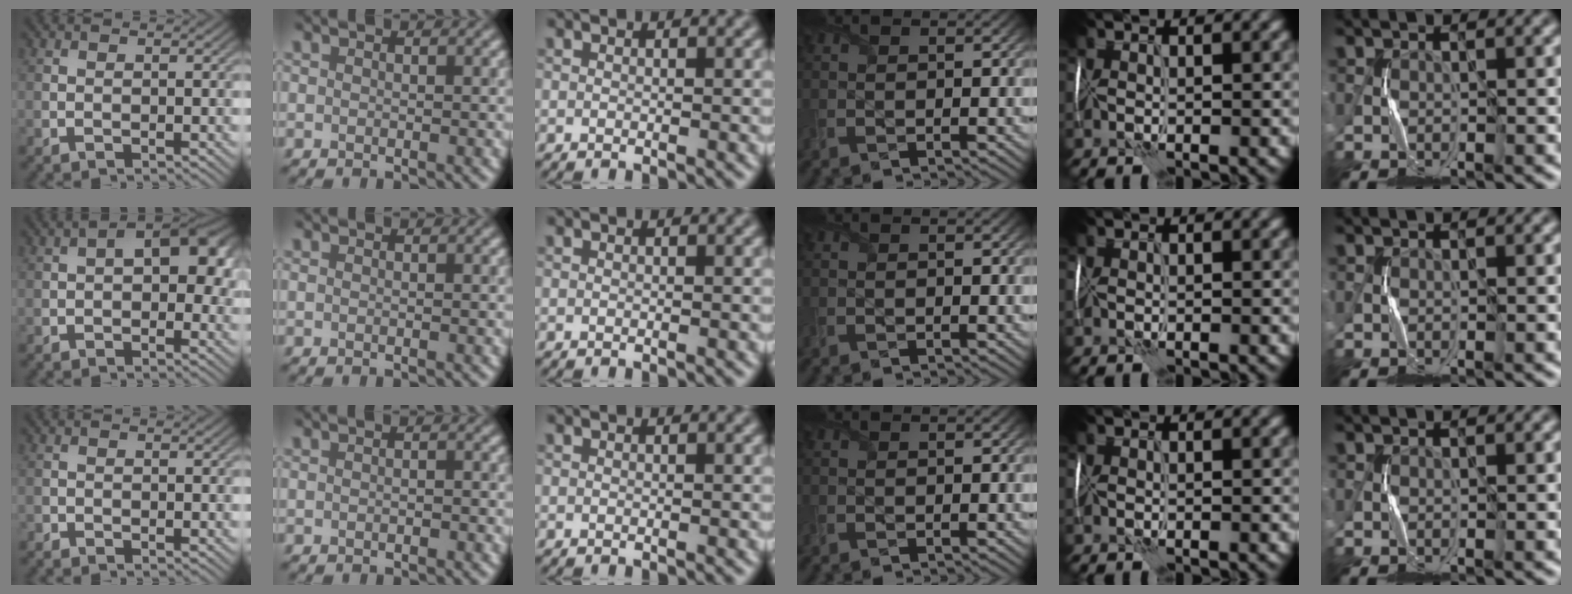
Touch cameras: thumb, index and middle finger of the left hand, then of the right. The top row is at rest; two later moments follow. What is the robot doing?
{"motion": "wrap", "object": "plastic wrap"}